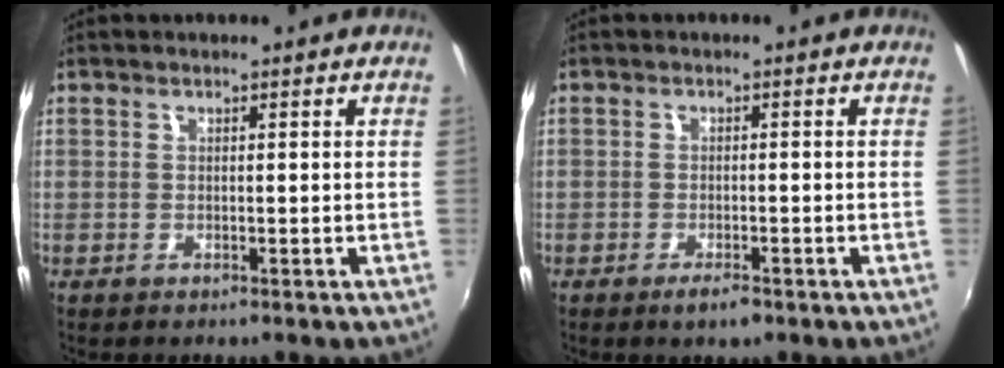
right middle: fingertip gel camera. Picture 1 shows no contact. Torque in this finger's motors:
{"motor_torque": [0.79, -1.05, 0.05, 0.02]}